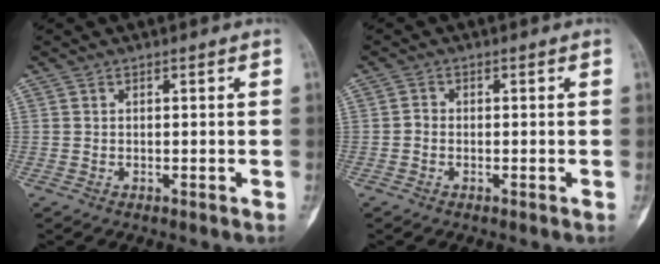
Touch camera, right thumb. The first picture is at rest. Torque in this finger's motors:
{"motor_torque": [0.38, 0.43, 0.01, -0.20, -0.03]}